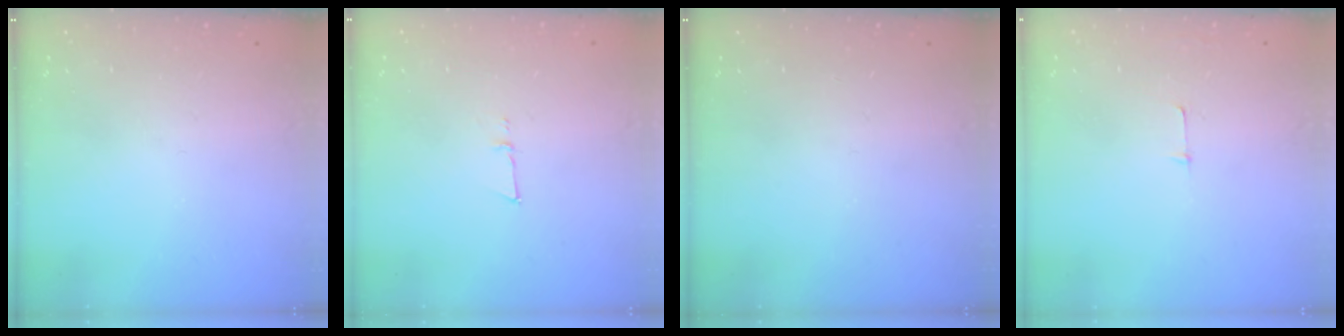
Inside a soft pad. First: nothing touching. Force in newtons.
{"total": 4.2, "press": 4.0, "slide": 1.1}
{"total": 0.0}
{"total": 3.7, "press": 3.7, "slide": 0.3}